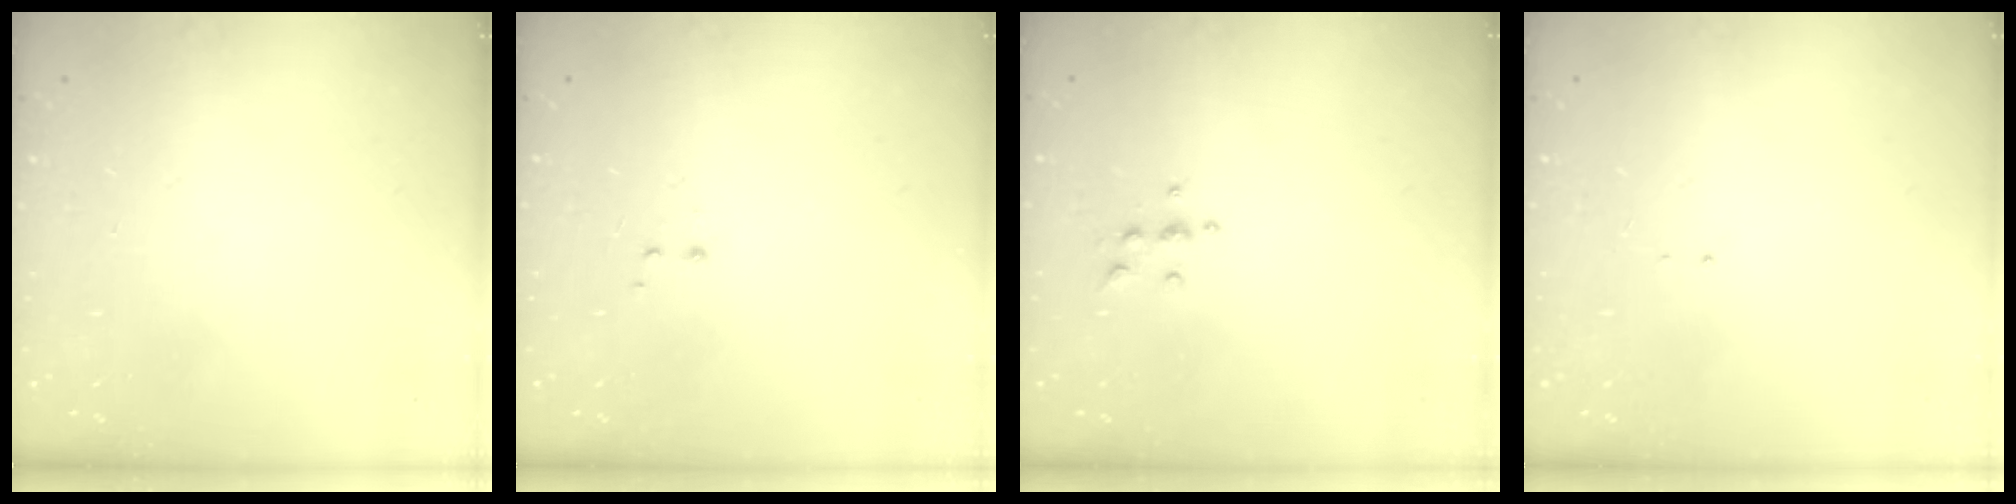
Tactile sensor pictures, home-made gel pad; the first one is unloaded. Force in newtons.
{"total": 1.2, "press": 1.0, "slide": 0.6}
{"total": 4.9, "press": 4.9, "slide": 0.7}
{"total": 0.7, "press": 0.7, "slide": 0.1}